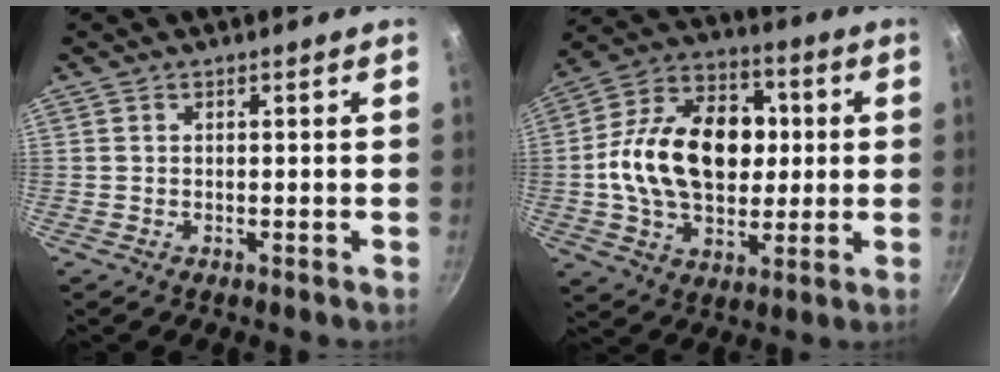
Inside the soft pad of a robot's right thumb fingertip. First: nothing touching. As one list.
[{"total": 21.7, "force": [1.2, 15.0, 15.6], "torque": [-0.226, 0.029, 0.009]}]